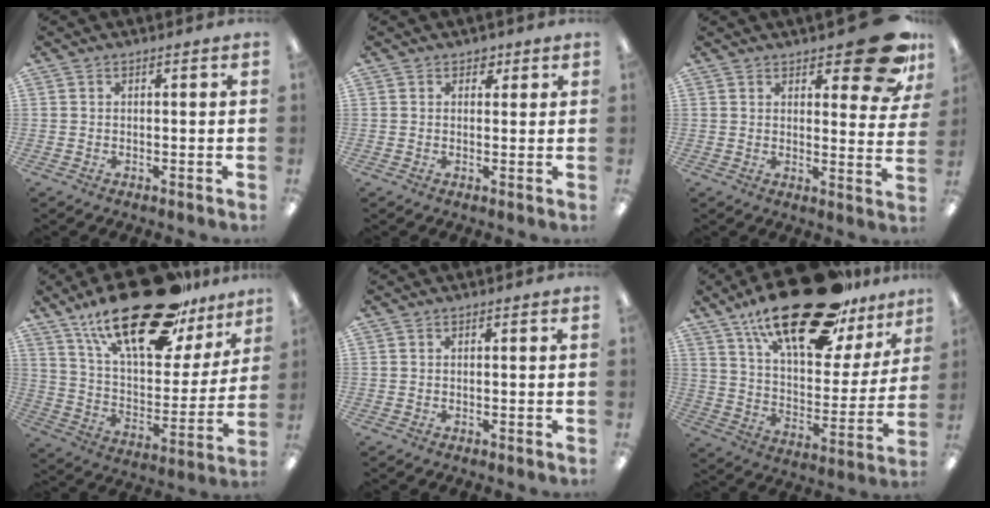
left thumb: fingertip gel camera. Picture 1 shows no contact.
{"total": 2.1, "force": [1.2, 1.5, 0.6], "torque": [0.001, -0.003, 0.019]}
{"total": 13.7, "force": [9.0, 4.6, 9.4], "torque": [-0.109, -0.059, 0.146]}
{"total": 29.3, "force": [19.7, 11.6, 18.3], "torque": [-0.285, -0.108, 0.330]}
{"total": 0.0}
{"total": 27.9, "force": [19.8, 10.1, 16.8], "torque": [-0.266, -0.114, 0.328]}